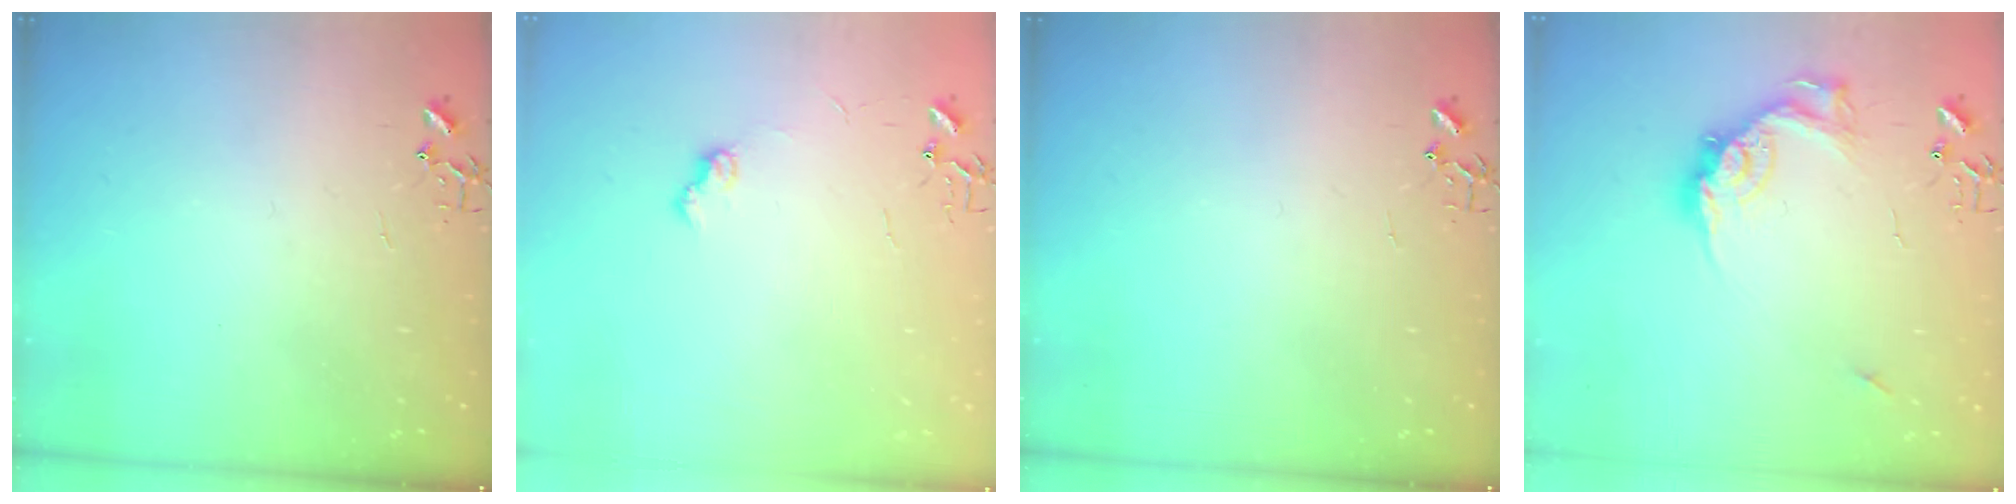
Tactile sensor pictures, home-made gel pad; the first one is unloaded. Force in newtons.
{"total": 6.4, "press": 6.4, "slide": 0.8}
{"total": 0.0}
{"total": 14.5, "press": 14.5, "slide": 1.2}